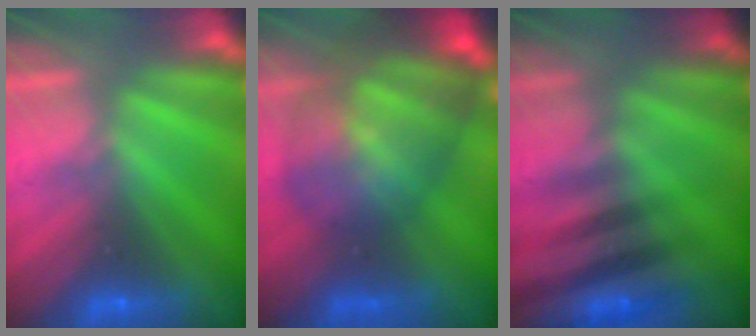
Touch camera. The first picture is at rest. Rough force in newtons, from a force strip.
{"total": 7.6}
{"total": 3.2}